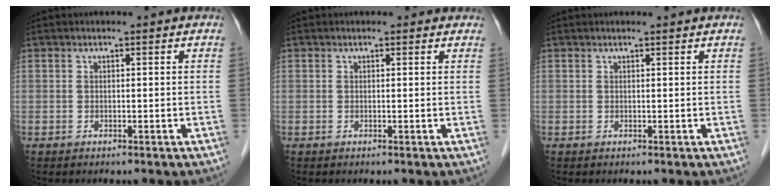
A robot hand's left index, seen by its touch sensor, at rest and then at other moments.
{"total": 1.0, "force": [0.8, 0.5, 0.2], "torque": [-0.006, 0.001, 0.003]}
{"total": 1.0, "force": [0.9, 0.0, 0.4], "torque": [-0.005, 0.008, 0.015]}